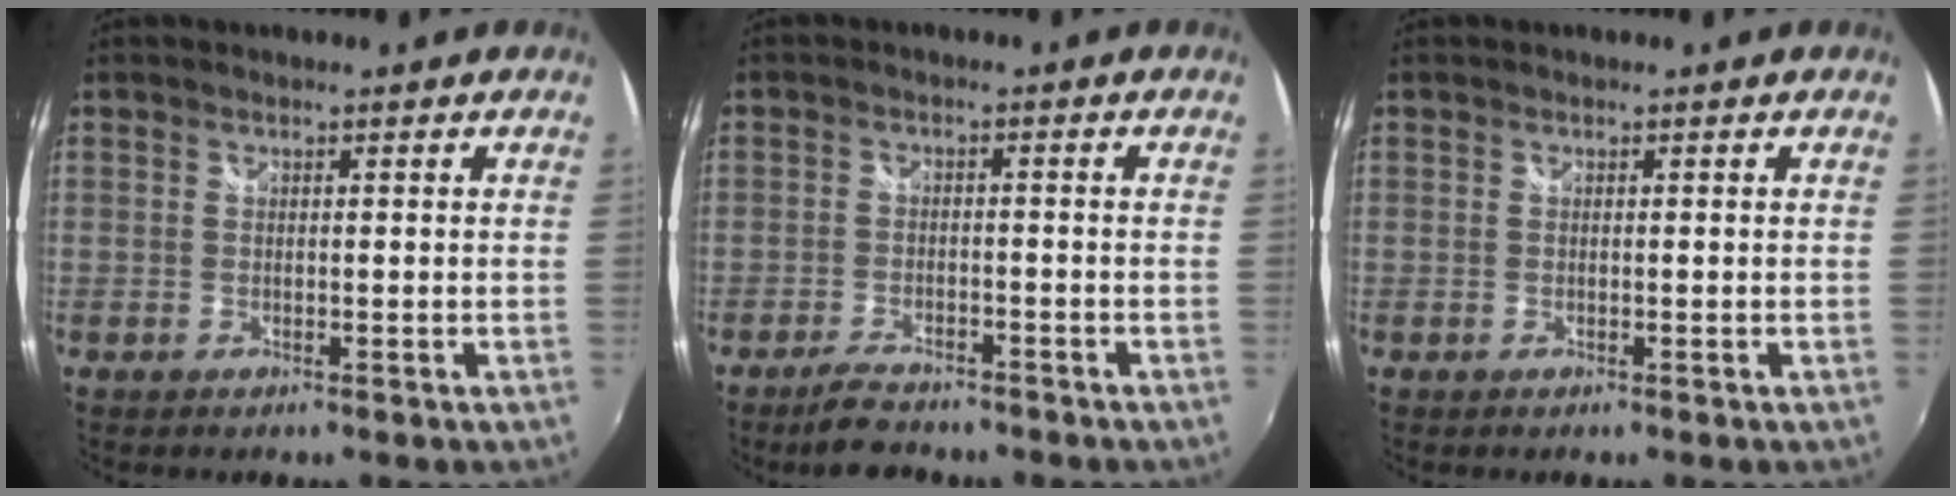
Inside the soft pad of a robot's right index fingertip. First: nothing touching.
{"total": 5.5, "force": [-4.7, 1.9, 2.1], "torque": [-0.060, 0.002, -0.079]}
{"total": 0.0}